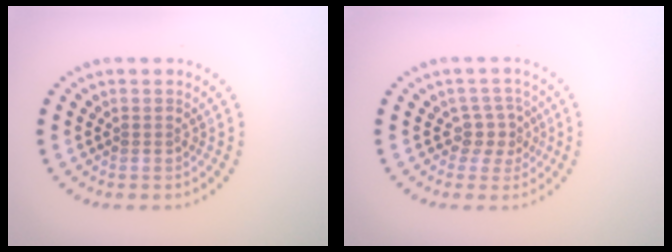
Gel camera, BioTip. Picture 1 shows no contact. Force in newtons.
{"total": 2.3, "press": 1.7, "slide": 1.5}